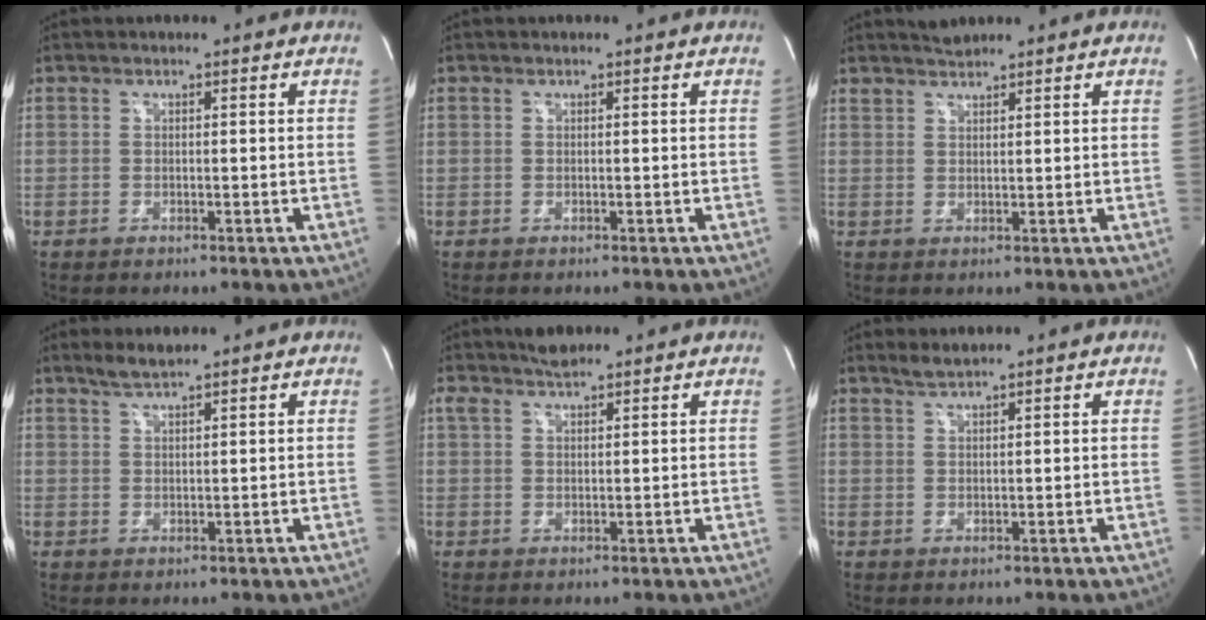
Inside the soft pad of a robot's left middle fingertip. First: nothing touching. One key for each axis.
{"total": 0.0}
{"total": 2.0, "fx": 2.0, "fy": 0.2, "fz": 0.2, "tx": -0.011, "ty": 0.005, "tz": 0.041}
{"total": 2.7, "fx": 2.3, "fy": -0.1, "fz": 1.3, "tx": -0.033, "ty": 0.004, "tz": 0.048}
{"total": 3.1, "fx": 2.7, "fy": 0.6, "fz": 1.3, "tx": -0.035, "ty": 0.012, "tz": 0.051}
{"total": 1.8, "fx": 1.6, "fy": -0.2, "fz": 0.6, "tx": -0.017, "ty": 0.003, "tz": 0.037}